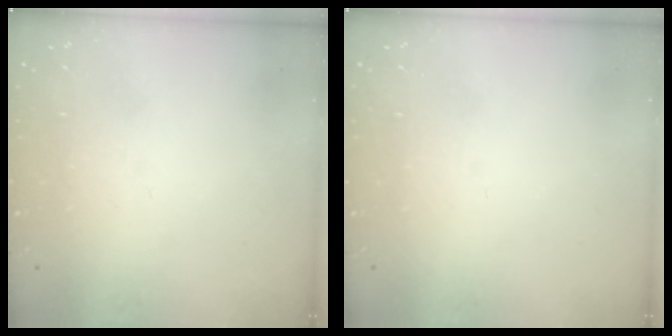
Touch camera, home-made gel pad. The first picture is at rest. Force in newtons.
{"total": 0.0}